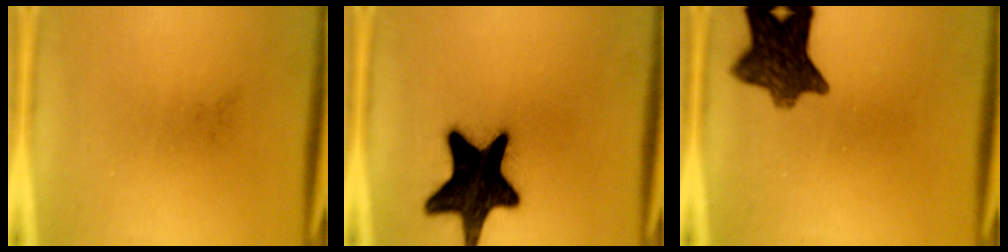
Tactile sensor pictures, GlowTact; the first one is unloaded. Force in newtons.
{"total": 18.9}
{"total": 10.1}